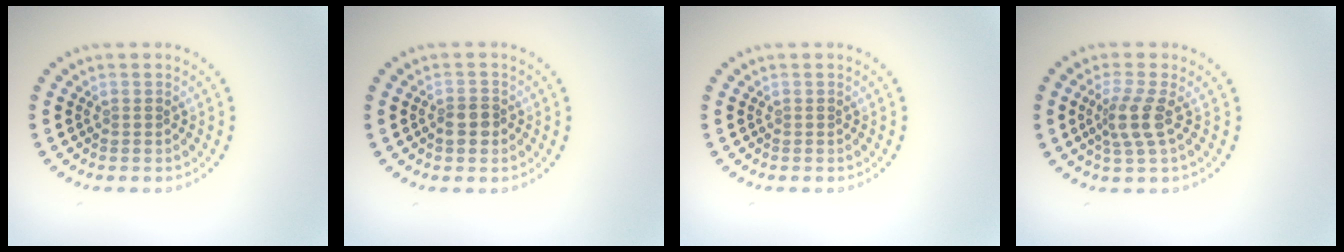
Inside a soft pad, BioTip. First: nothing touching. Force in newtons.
{"total": 1.9, "press": 1.7, "slide": 0.8}
{"total": 0.0}
{"total": 2.8, "press": 2.1, "slide": 1.8}